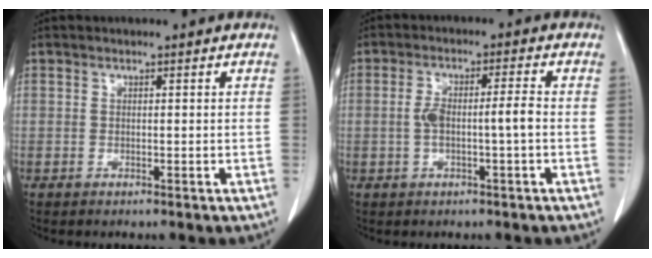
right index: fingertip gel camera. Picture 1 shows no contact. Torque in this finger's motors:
{"motor_torque": [0.28, 0.09, 0.25, 0.08]}